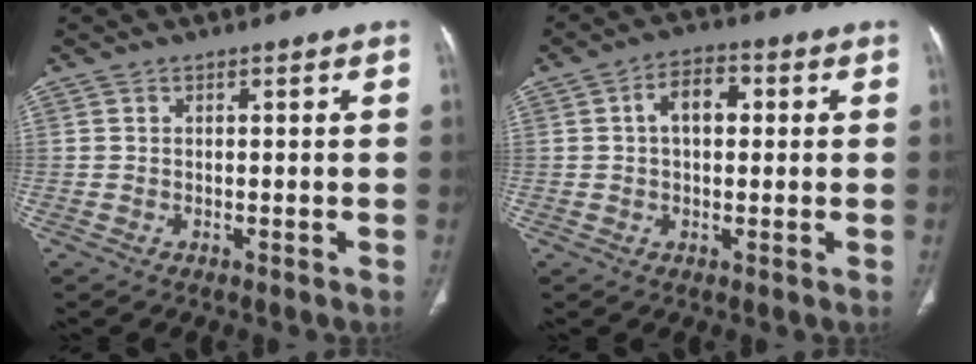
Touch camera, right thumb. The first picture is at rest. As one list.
[{"total": 6.3, "force": [1.1, 3.9, 4.9], "torque": [-0.074, 0.018, 0.012]}]